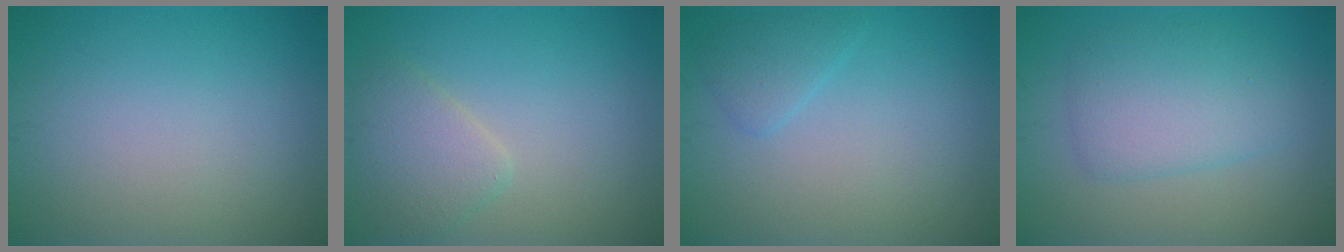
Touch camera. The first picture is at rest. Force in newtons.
{"total": 3.0, "press": 3.0, "slide": 0.2}
{"total": 1.6, "press": 1.6, "slide": 0.1}
{"total": 4.3, "press": 4.3, "slide": 0.1}